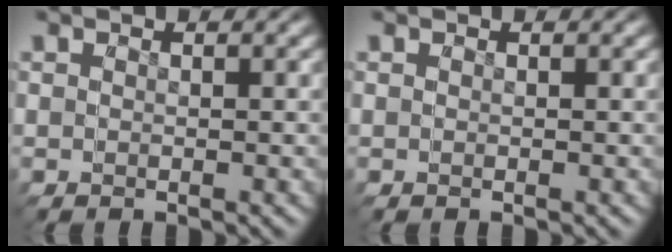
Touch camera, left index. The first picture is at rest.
{"total": 0.0}